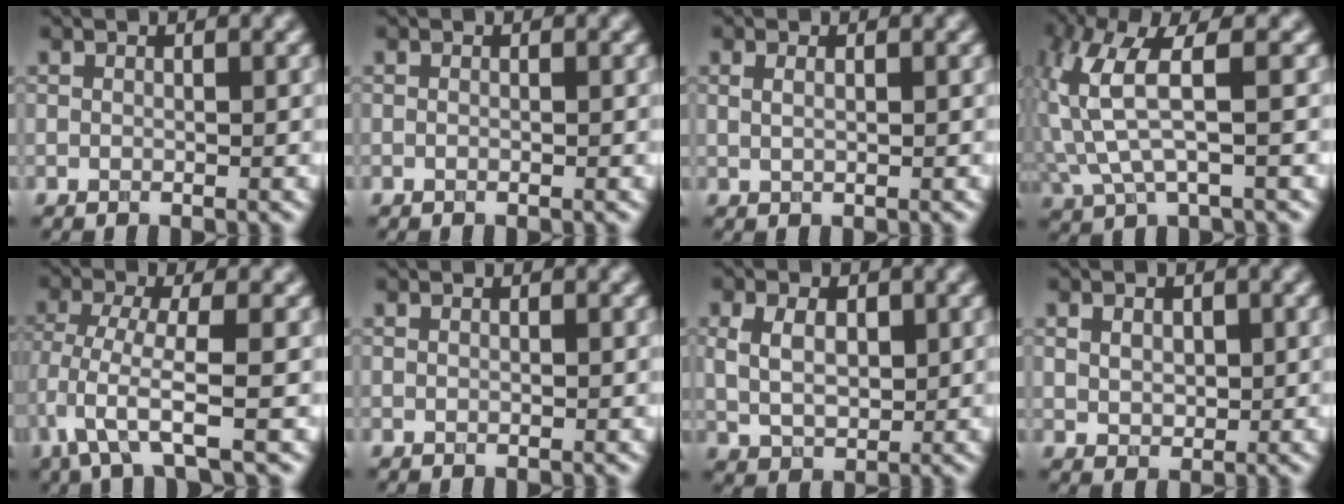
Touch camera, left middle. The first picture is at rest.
{"total": 0.0}
{"total": 1.1, "force": [0.6, 0.5, 0.8], "torque": [-0.013, -0.008, 0.009]}
{"total": 6.0, "force": [0.9, 1.8, 5.6], "torque": [-0.145, 0.003, 0.019]}
{"total": 4.9, "force": [-2.4, 0.8, 4.3], "torque": [-0.088, -0.005, -0.050]}
{"total": 0.0}
{"total": 4.1, "force": [0.9, 2.7, 2.9], "torque": [-0.059, 0.002, 0.019]}
{"total": 1.8, "force": [0.5, 1.4, 1.1], "torque": [-0.022, -0.001, 0.012]}